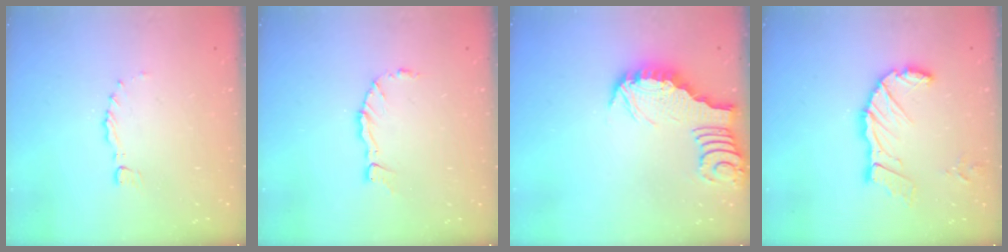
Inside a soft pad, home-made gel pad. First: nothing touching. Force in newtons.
{"total": 5.2, "press": 5.2, "slide": 0.4}
{"total": 2.9, "press": 2.9, "slide": 0.3}
{"total": 12.7, "press": 12.6, "slide": 1.6}